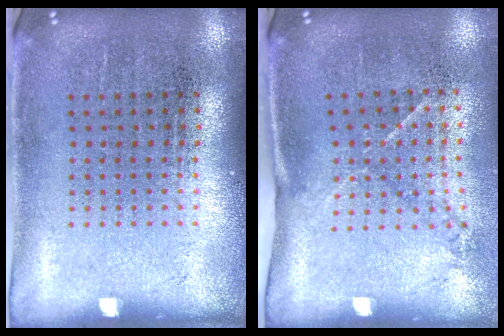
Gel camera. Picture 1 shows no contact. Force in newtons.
{"total": 1.6, "press": 1.0, "slide": 1.3}